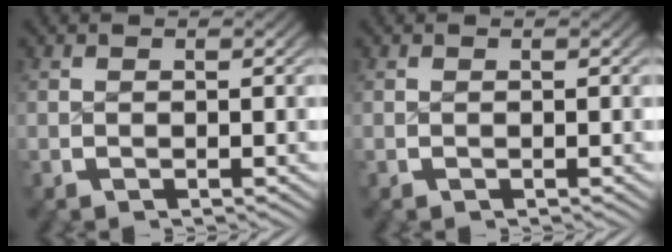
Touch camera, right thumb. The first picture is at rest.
{"total": 0.0}